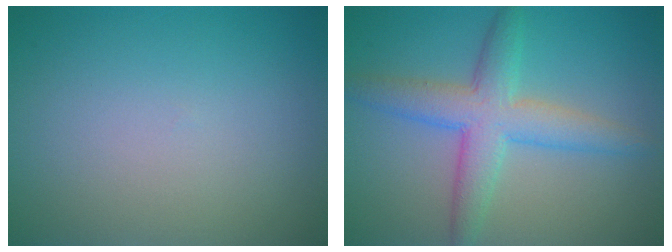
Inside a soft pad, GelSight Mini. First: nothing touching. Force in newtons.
{"total": 5.3, "press": 5.3, "slide": 0.0}